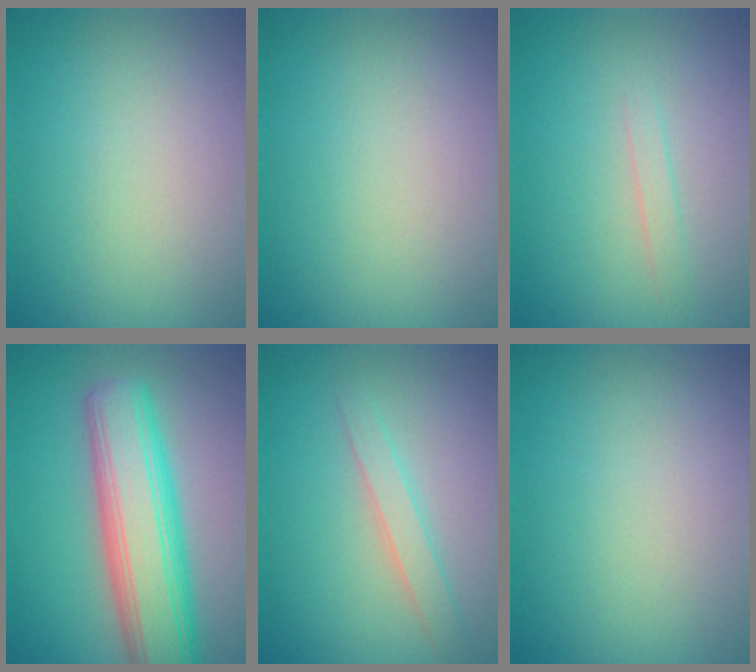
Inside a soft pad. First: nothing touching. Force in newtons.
{"total": 0.0}
{"total": 0.9, "press": 0.8, "slide": 0.1}
{"total": 9.0, "press": 9.0, "slide": 0.3}
{"total": 2.1, "press": 2.1, "slide": 0.1}
{"total": 0.0}